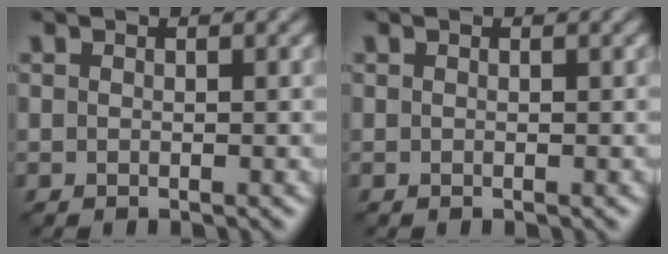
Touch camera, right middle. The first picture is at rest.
{"total": 0.0}